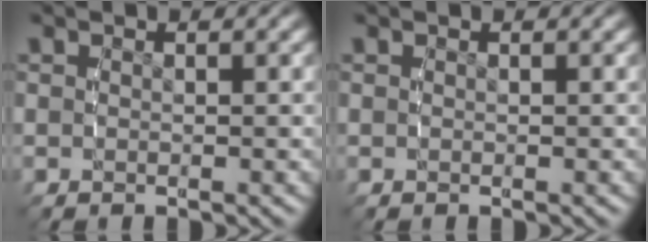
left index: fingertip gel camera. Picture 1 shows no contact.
{"total": 0.0}